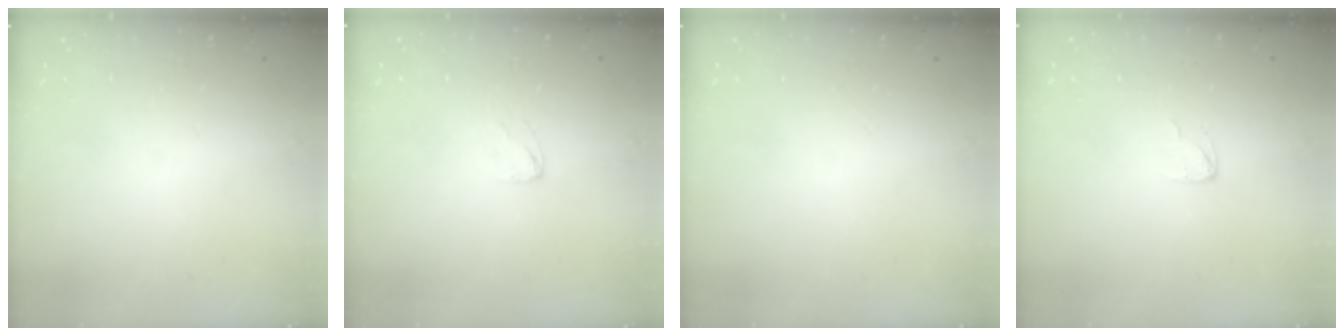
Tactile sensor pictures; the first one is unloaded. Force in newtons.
{"total": 2.2, "press": 2.2, "slide": 0.1}
{"total": 0.0}
{"total": 3.0, "press": 2.9, "slide": 0.3}